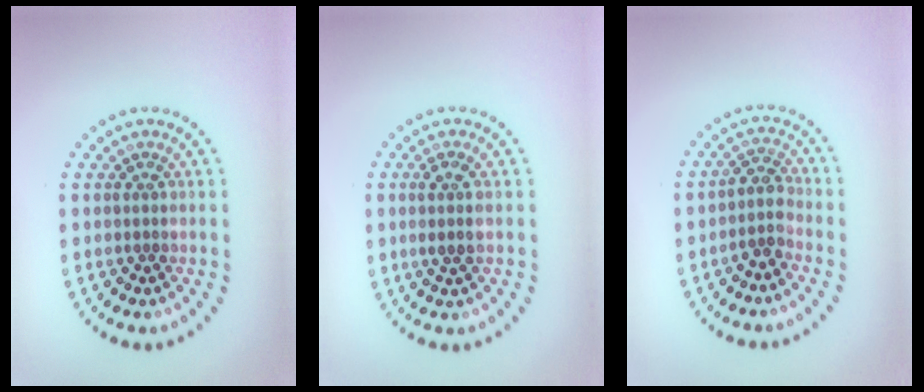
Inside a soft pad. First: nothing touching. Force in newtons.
{"total": 1.9, "press": 1.7, "slide": 1.0}
{"total": 2.3, "press": 1.8, "slide": 1.3}